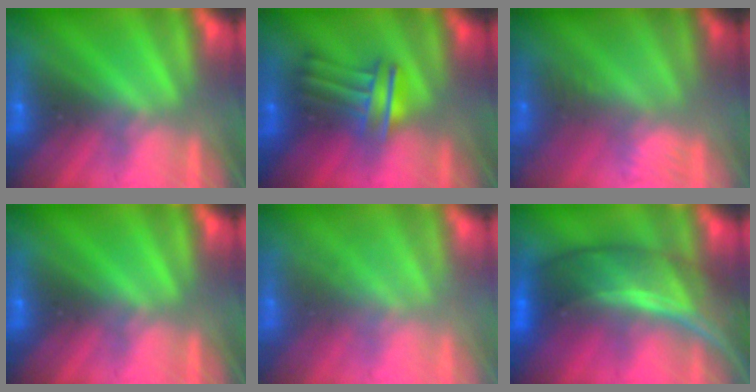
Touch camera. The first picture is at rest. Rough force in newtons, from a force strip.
{"total": 3.6}
{"total": 2.4}
{"total": 0.0}
{"total": 2.2}
{"total": 7.2}